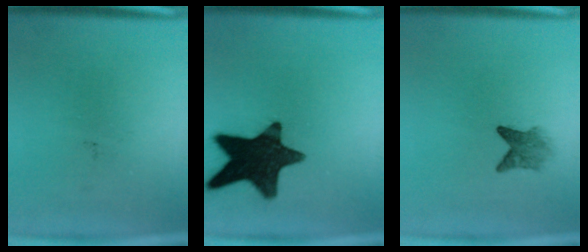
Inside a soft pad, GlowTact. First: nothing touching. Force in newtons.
{"total": 17.0}
{"total": 2.8}